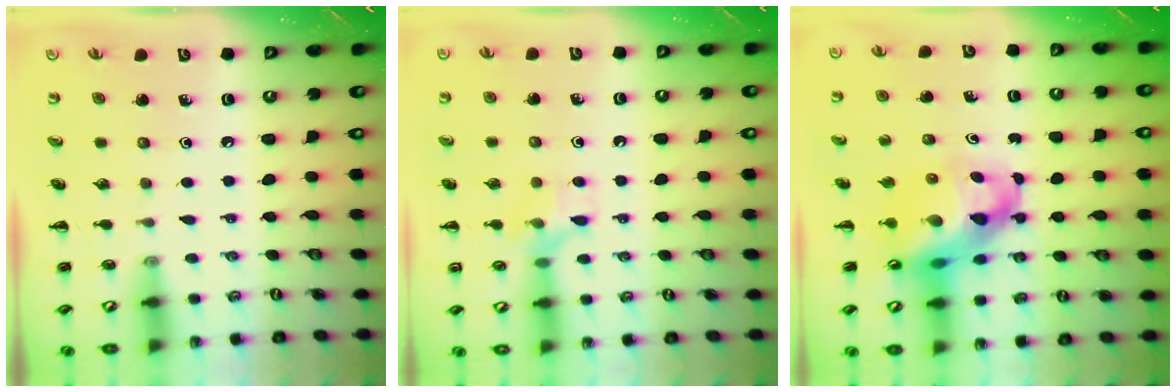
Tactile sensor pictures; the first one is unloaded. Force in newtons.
{"total": 8.1, "press": 8.0, "slide": 1.2}
{"total": 12.6, "press": 12.1, "slide": 3.4}